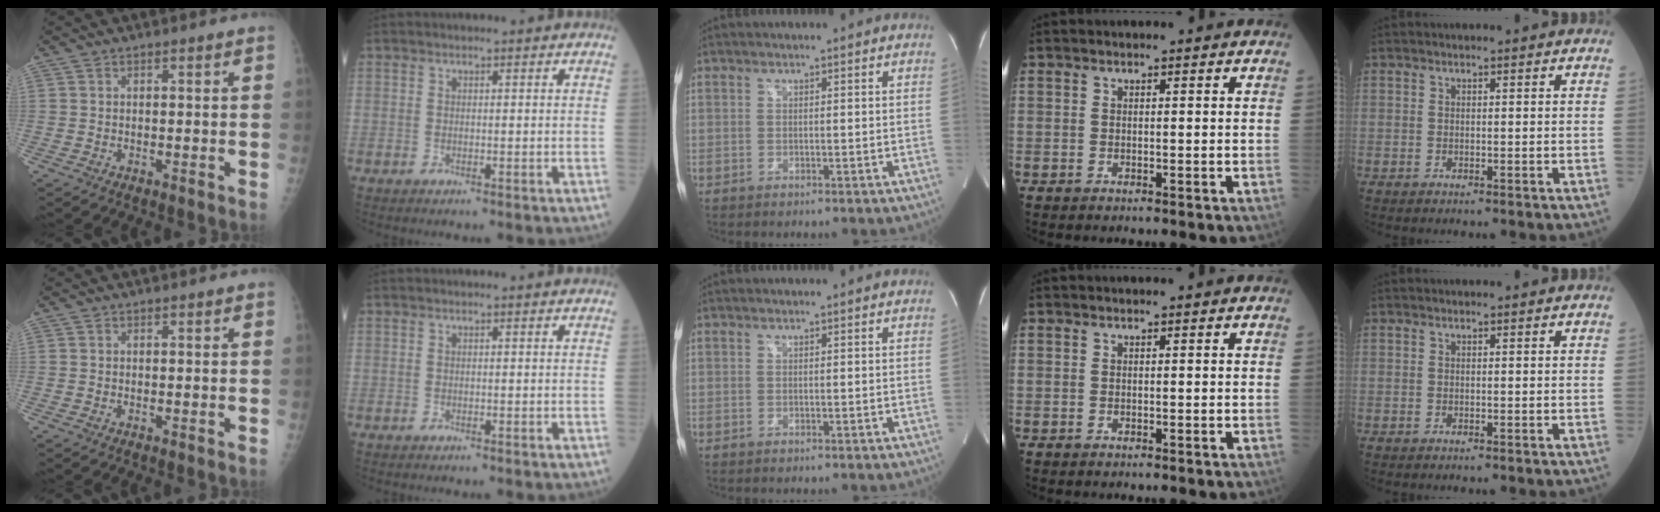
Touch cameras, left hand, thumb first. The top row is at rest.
{}